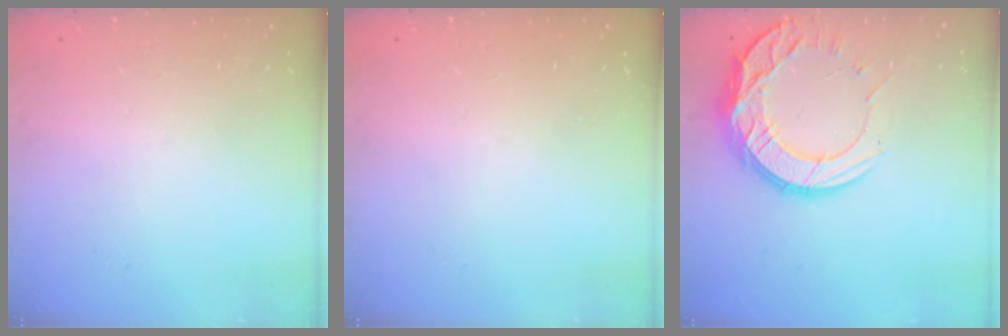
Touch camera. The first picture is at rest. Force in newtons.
{"total": 0.0}
{"total": 17.2, "press": 17.2, "slide": 1.0}